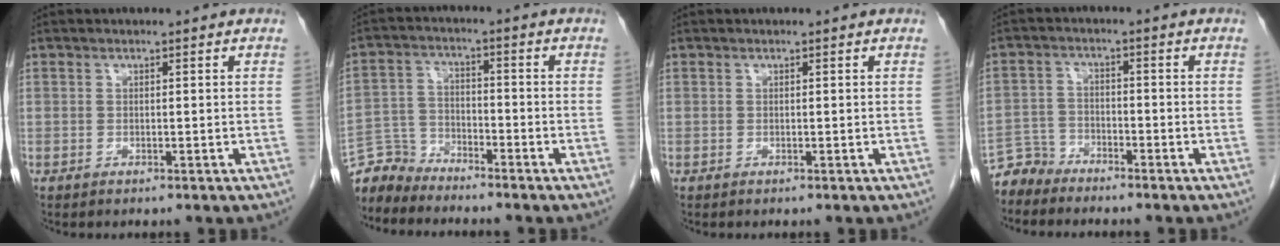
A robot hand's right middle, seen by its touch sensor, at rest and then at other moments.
{"total": 5.7, "force": [-5.6, 1.0, -0.9], "torque": [0.013, 0.005, -0.112]}
{"total": 0.0}
{"total": 3.7, "force": [-3.5, 0.9, -0.7], "torque": [0.013, -0.005, -0.071]}